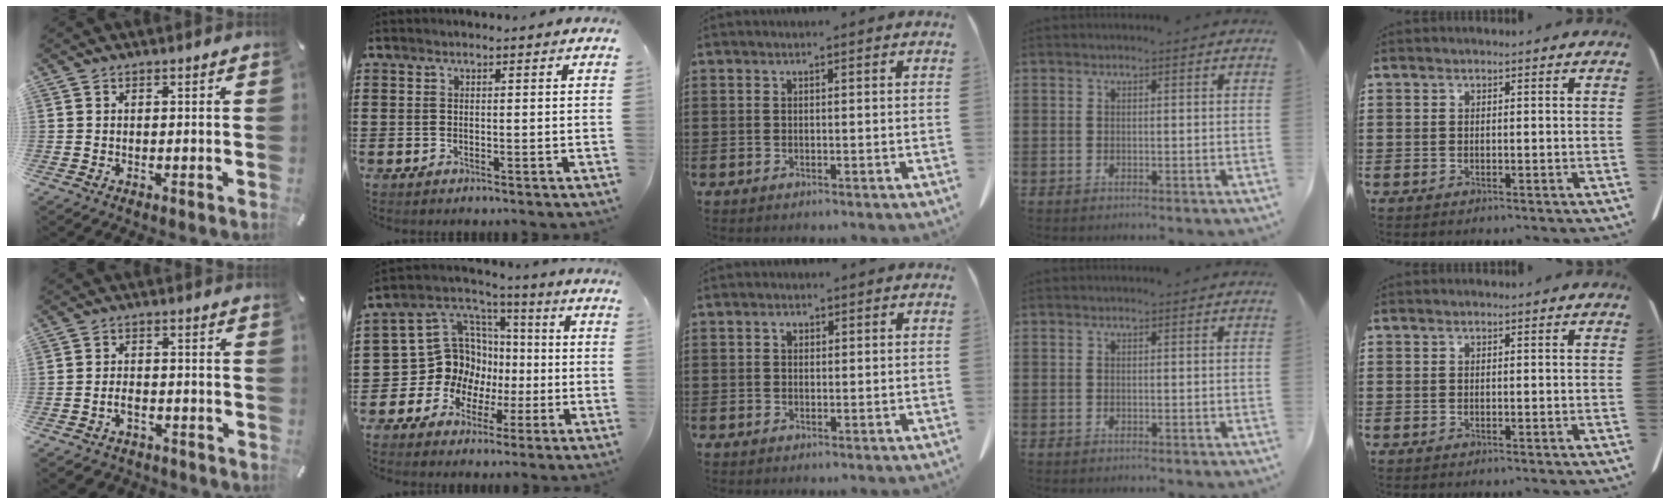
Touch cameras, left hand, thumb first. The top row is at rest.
{"thumb": {"total": 3.7, "force": [-1.9, 2.5, 1.9], "torque": [-0.042, 0.010, -0.038]}, "index": {"total": 12.7, "force": [-0.9, 11.8, 4.5], "torque": [-0.136, -0.007, -0.007]}, "middle": {"total": 1.1, "force": [0.4, 0.8, 0.7], "torque": [-0.008, 0.003, 0.006]}}